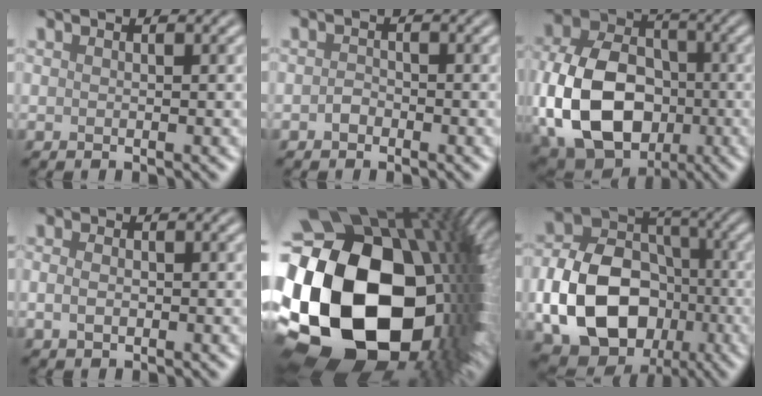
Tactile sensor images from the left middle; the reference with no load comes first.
{"total": 1.0, "force": [-0.6, 0.7, 0.4], "torque": [-0.010, 0.001, -0.013]}
{"total": 13.9, "force": [-2.6, 10.1, 9.2], "torque": [-0.206, -0.022, -0.049]}
{"total": 1.7, "force": [-0.2, 1.2, 1.2], "torque": [-0.027, 0.001, -0.005]}
{"total": 23.6, "force": [-2.2, 16.7, 16.5], "torque": [-0.333, -0.060, -0.009]}
{"total": 12.8, "force": [-3.4, 9.7, 7.7], "torque": [-0.157, -0.010, -0.065]}